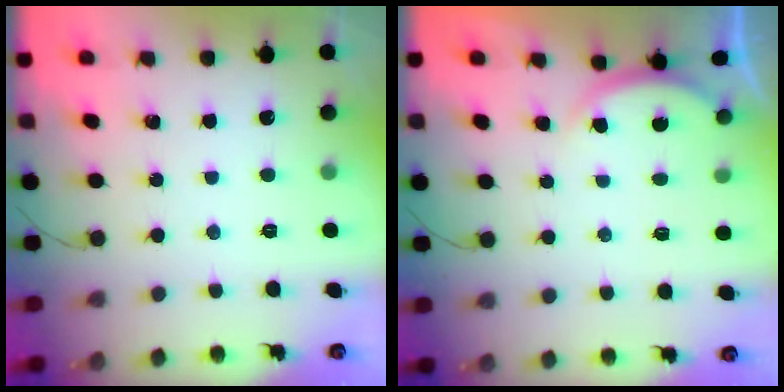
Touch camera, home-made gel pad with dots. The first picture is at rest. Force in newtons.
{"total": 2.8, "press": 2.8, "slide": 0.6}